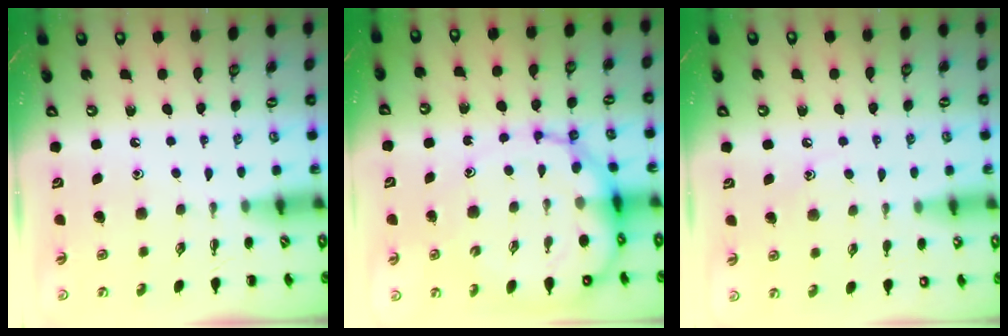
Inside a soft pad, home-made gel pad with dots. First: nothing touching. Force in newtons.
{"total": 16.6, "press": 16.1, "slide": 4.1}
{"total": 7.8, "press": 7.5, "slide": 2.0}